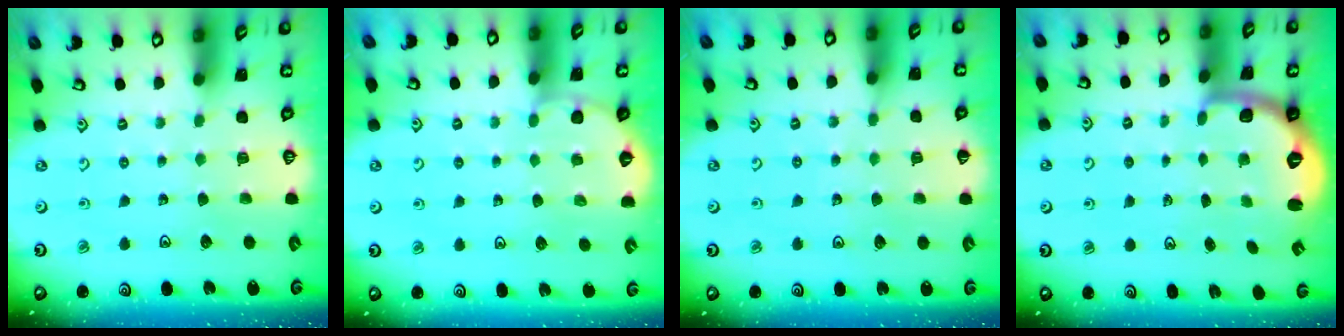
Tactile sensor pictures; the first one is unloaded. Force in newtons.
{"total": 4.0, "press": 4.0, "slide": 0.4}
{"total": 4.9, "press": 4.9, "slide": 0.6}
{"total": 2.5, "press": 1.9, "slide": 1.6}